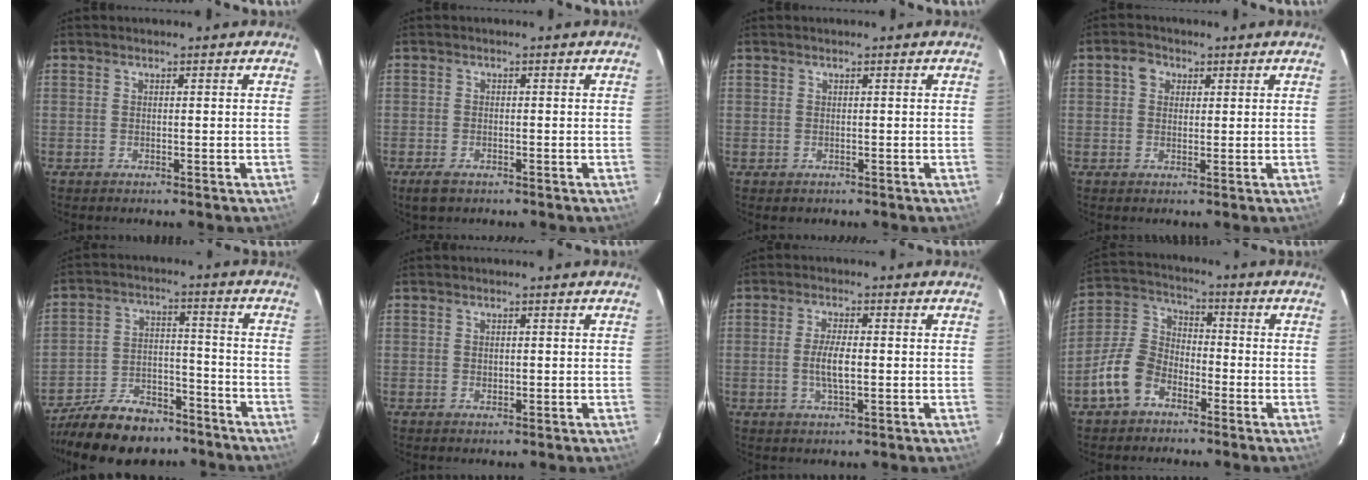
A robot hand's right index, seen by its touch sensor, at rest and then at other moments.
{"total": 3.0, "force": [-2.0, 1.5, 1.7], "torque": [-0.040, -0.008, -0.037]}
{"total": 0.9, "force": [-0.1, 0.9, -0.1], "torque": [0.001, 0.002, 0.002]}
{"total": 3.0, "force": [1.0, 2.6, 1.1], "torque": [-0.016, 0.013, 0.015]}
{"total": 16.4, "force": [-13.1, 7.9, 5.9], "torque": [-0.141, 0.024, -0.194]}
{"total": 1.1, "force": [0.2, 1.0, 0.4], "torque": [-0.004, 0.000, 0.006]}
{"total": 4.4, "force": [-0.5, 1.2, 4.2], "torque": [-0.083, -0.004, -0.006]}
{"total": 9.9, "force": [-5.5, 6.6, 4.8], "torque": [-0.109, 0.026, -0.109]}